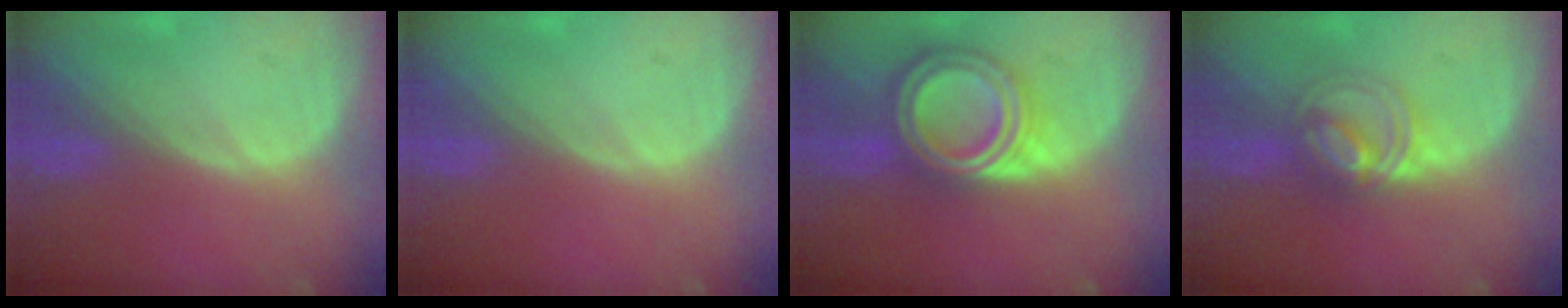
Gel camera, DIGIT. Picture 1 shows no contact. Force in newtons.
{"total": 0.0}
{"total": 8.0, "press": 8.0, "slide": 0.5}
{"total": 5.9, "press": 5.4, "slide": 2.2}